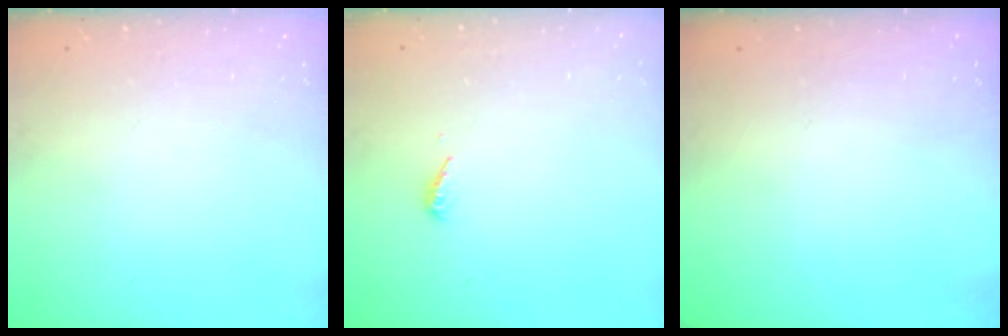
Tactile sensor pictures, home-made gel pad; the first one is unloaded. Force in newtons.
{"total": 2.8, "press": 2.8, "slide": 0.2}
{"total": 0.0}